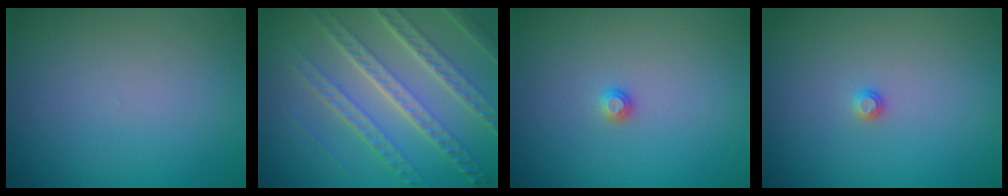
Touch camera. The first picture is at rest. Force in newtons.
{"total": 7.1, "press": 5.0, "slide": 5.0}
{"total": 0.8, "press": 0.8, "slide": 0.1}
{"total": 0.6, "press": 0.6, "slide": 0.2}